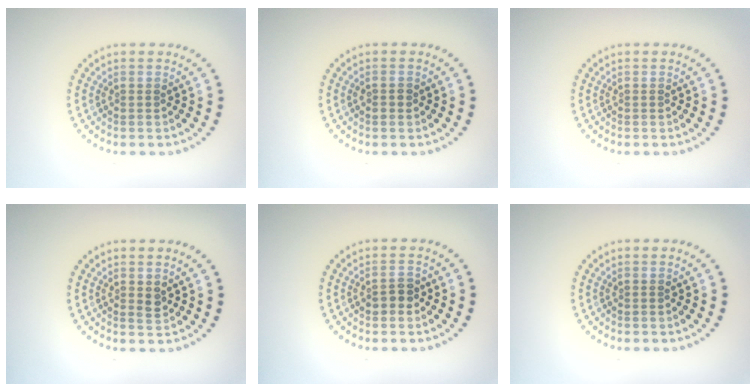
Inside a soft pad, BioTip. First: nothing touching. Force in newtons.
{"total": 0.9, "press": 0.9, "slide": 0.1}
{"total": 0.0}
{"total": 1.1, "press": 1.0, "slide": 0.2}
{"total": 1.6, "press": 1.5, "slide": 0.3}
{"total": 0.0}